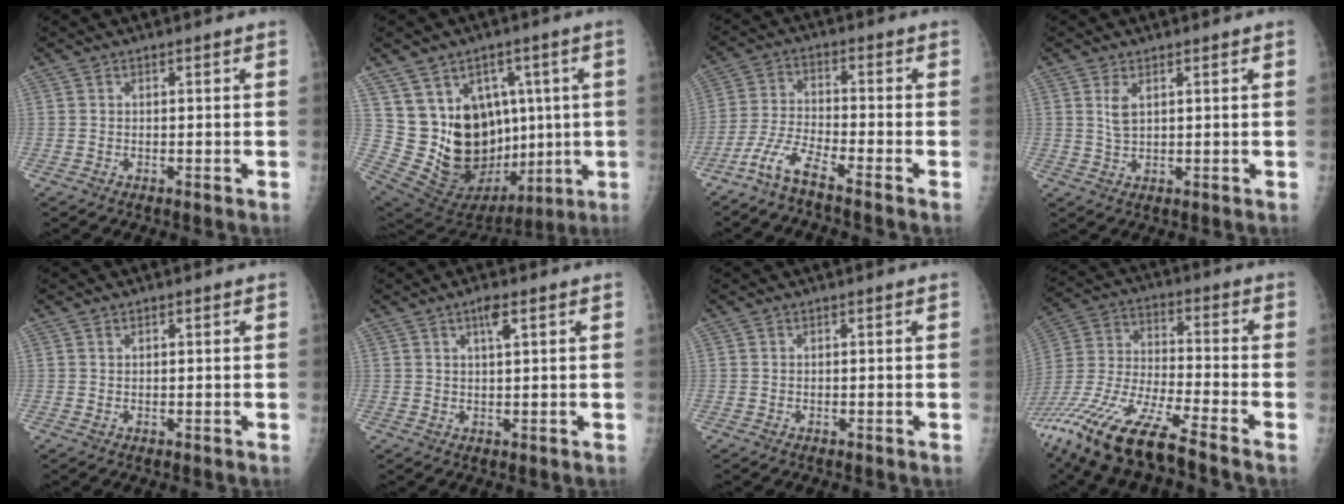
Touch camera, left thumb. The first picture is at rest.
{"total": 21.3, "force": [2.2, 14.5, 15.5], "torque": [-0.222, -0.010, 0.078]}
{"total": 6.2, "force": [-5.0, 0.2, 3.6], "torque": [-0.087, 0.020, -0.112]}
{"total": 2.7, "force": [1.2, 1.2, 2.1], "torque": [-0.041, -0.007, 0.030]}
{"total": 0.6, "force": [0.3, 0.3, 0.4], "torque": [-0.003, 0.000, 0.005]}
{"total": 2.8, "force": [1.5, 0.6, 2.4], "torque": [-0.043, -0.002, 0.026]}
{"total": 0.0}
{"total": 19.8, "force": [-14.7, 2.5, 13.0], "torque": [-0.311, 0.005, -0.285]}